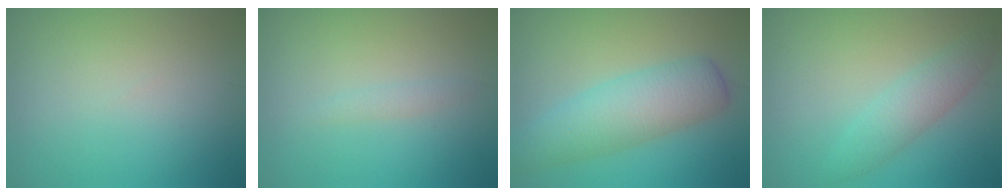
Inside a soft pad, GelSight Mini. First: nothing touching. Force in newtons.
{"total": 0.8, "press": 0.8, "slide": 0.0}
{"total": 5.9, "press": 5.9, "slide": 0.3}
{"total": 2.9, "press": 2.9, "slide": 0.1}